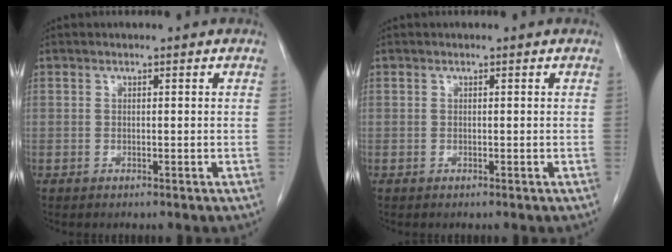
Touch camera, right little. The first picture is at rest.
{"total": 0.0}